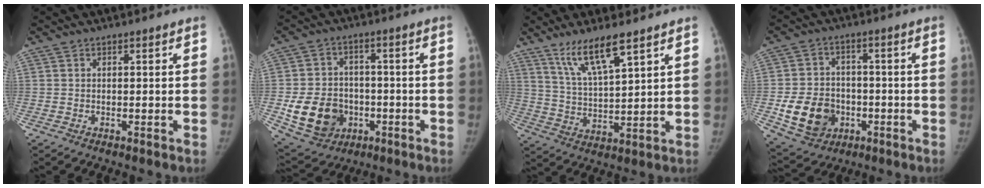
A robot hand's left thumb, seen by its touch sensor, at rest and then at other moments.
{"total": 13.5, "force": [-3.5, 11.1, 6.8], "torque": [-0.097, 0.012, -0.046]}
{"total": 10.0, "force": [6.8, 1.9, 7.0], "torque": [-0.131, -0.040, 0.140]}
{"total": 12.3, "force": [-3.5, 10.1, 6.3], "torque": [-0.085, 0.013, -0.048]}